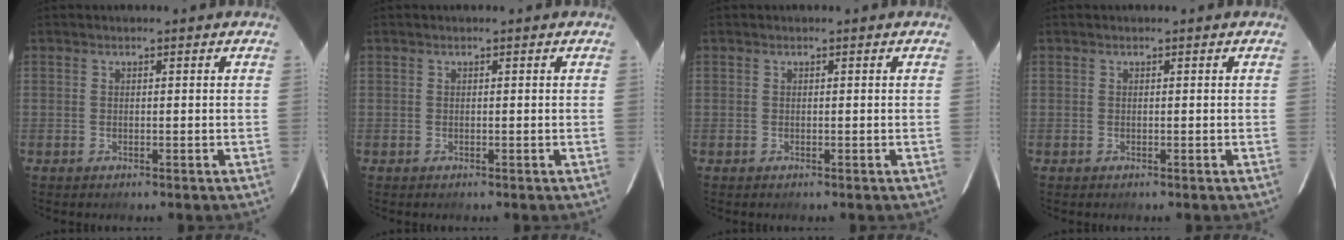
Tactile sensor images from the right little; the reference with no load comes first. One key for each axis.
{"total": 0.0}
{"total": 0.0}
{"total": 0.0}